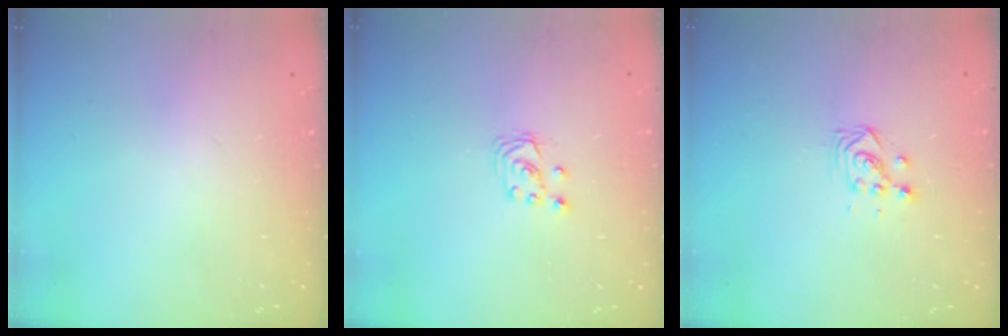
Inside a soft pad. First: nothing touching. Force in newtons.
{"total": 2.6, "press": 2.6, "slide": 0.3}
{"total": 3.3, "press": 3.3, "slide": 0.3}